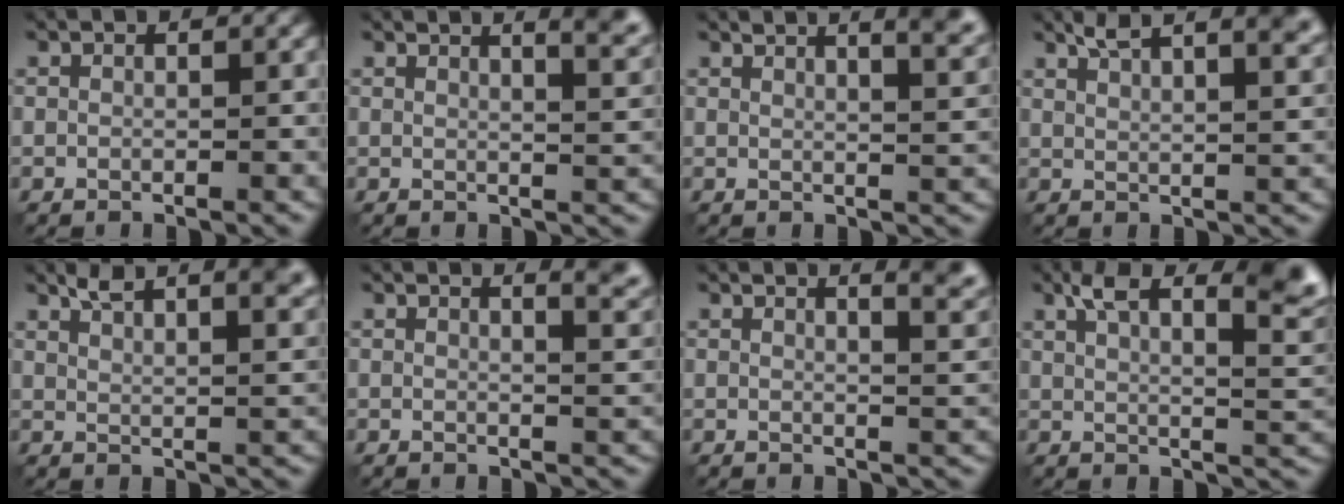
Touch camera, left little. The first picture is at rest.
{"total": 5.6, "force": [3.7, 1.8, 3.7], "torque": [-0.021, 0.029, 0.027]}
{"total": 6.6, "force": [4.4, 2.2, 4.4], "torque": [-0.024, 0.035, 0.031]}
{"total": 6.8, "force": [4.6, 2.0, 4.6], "torque": [-0.044, 0.025, 0.053]}
{"total": 5.7, "force": [4.0, 1.7, 3.7], "torque": [-0.040, 0.015, 0.058]}
{"total": 3.9, "force": [2.5, 1.3, 2.7], "torque": [-0.013, 0.011, 0.020]}
{"total": 4.9, "force": [3.2, 1.6, 3.4], "torque": [-0.021, 0.021, 0.024]}
{"total": 7.9, "force": [4.1, 2.3, 6.4], "torque": [-0.091, 0.016, 0.065]}